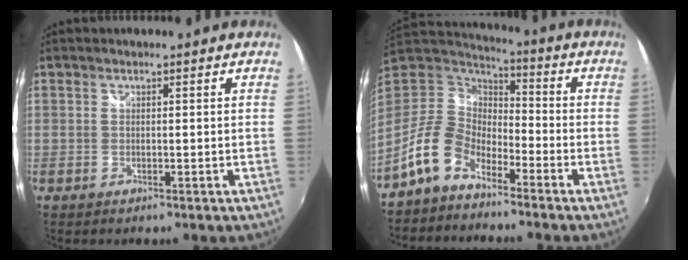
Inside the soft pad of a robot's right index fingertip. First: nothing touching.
{"total": 11.0, "force": [-7.0, 6.4, 5.7], "torque": [-0.120, 0.016, -0.139]}